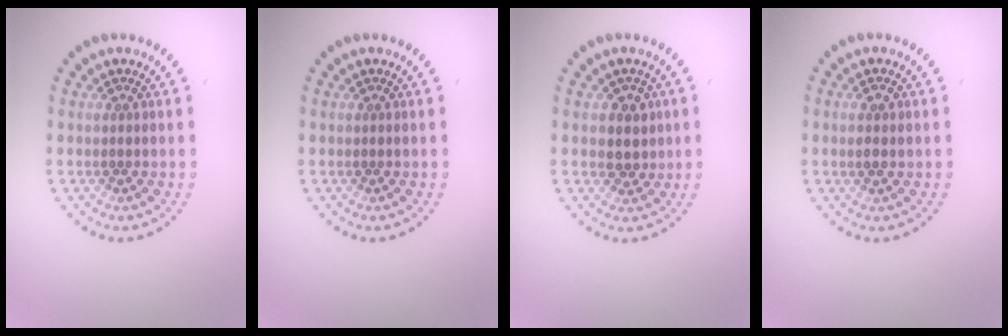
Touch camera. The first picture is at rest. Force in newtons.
{"total": 0.0}
{"total": 2.4, "press": 2.2, "slide": 1.0}
{"total": 1.4, "press": 1.3, "slide": 0.4}